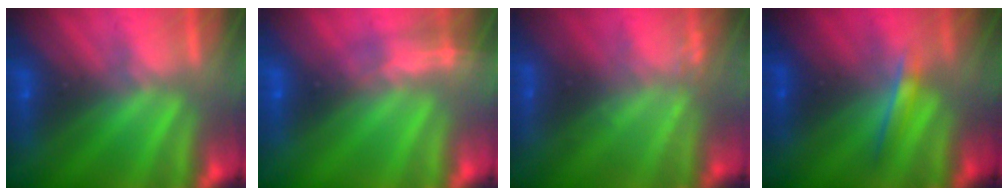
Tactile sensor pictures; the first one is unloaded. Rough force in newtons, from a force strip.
{"total": 1.8}
{"total": 2.1}
{"total": 1.6}